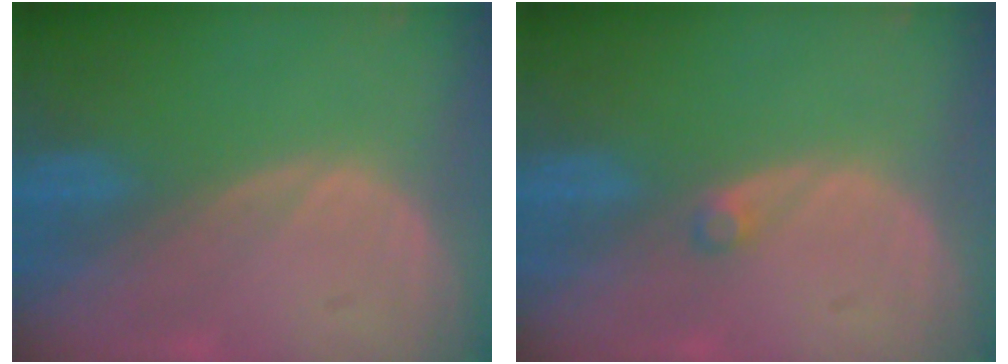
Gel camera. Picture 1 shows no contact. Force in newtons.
{"total": 1.0, "press": 1.0, "slide": 0.2}